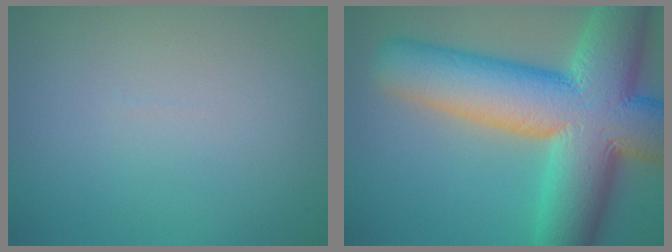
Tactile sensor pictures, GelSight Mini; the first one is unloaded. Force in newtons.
{"total": 15.9, "press": 15.9, "slide": 0.7}